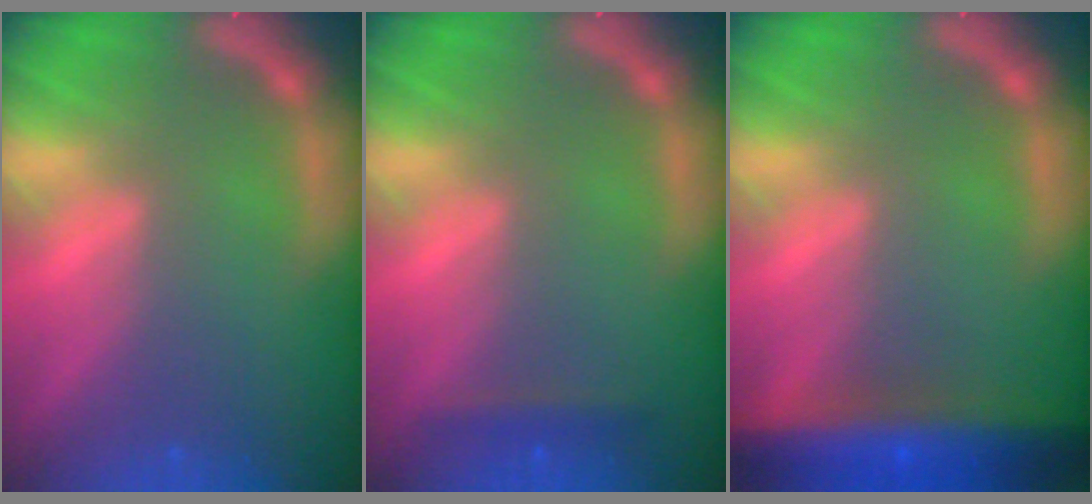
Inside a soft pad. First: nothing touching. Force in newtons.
{"total": 1.4}
{"total": 10.0}